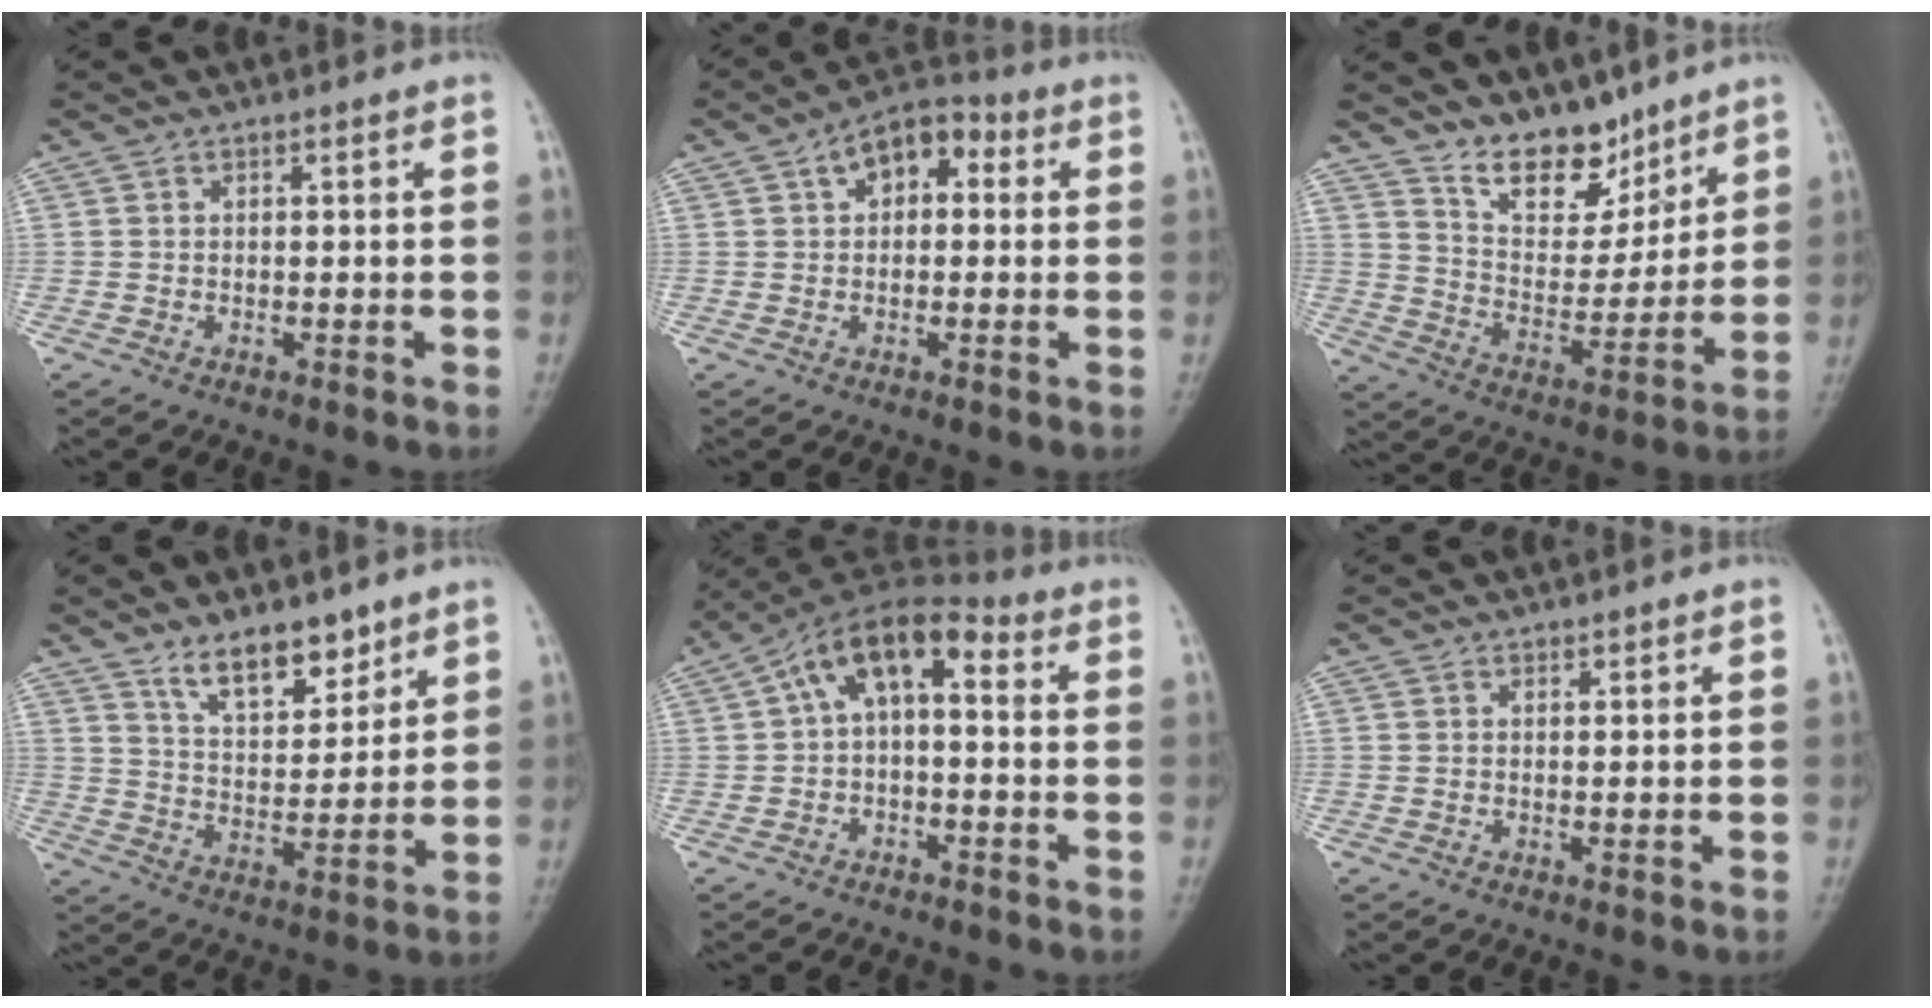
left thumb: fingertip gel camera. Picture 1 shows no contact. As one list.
[{"total": 8.4, "force": [2.2, 5.3, 6.1], "torque": [-0.067, 0.026, 0.022]}, {"total": 12.3, "force": [9.7, 5.9, 4.6], "torque": [-0.039, -0.077, 0.177]}, {"total": 10.2, "force": [7.4, 4.5, 5.4], "torque": [-0.054, -0.057, 0.131]}, {"total": 10.1, "force": [1.3, 5.3, 8.5], "torque": [-0.128, 0.042, 0.007]}, {"total": 0.6, "force": [0.6, 0.2, 0.0], "torque": [0.001, -0.005, 0.009]}]